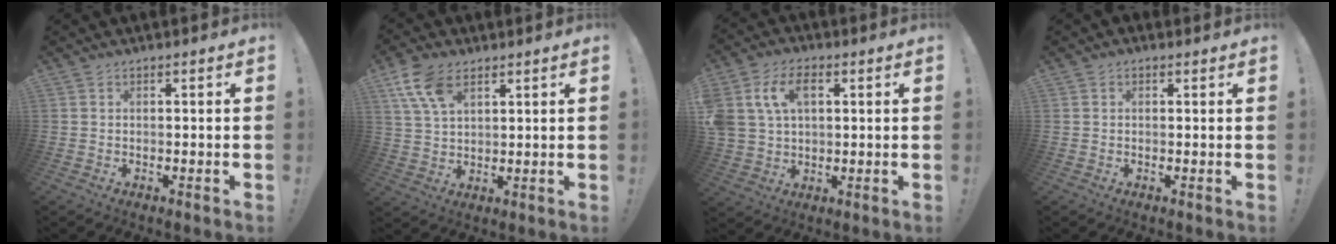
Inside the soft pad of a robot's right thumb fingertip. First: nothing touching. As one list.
[{"total": 10.3, "force": [5.5, 6.0, 6.4], "torque": [-0.114, -0.010, 0.108]}, {"total": 11.1, "force": [3.8, 8.0, 6.7], "torque": [-0.141, -0.002, 0.073]}, {"total": 0.8, "force": [0.3, 0.8, 0.1], "torque": [0.007, 0.000, 0.003]}]